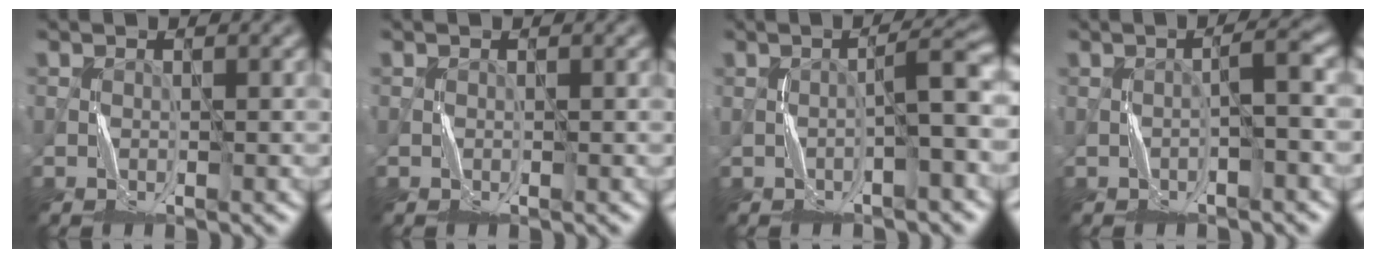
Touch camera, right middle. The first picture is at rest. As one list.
[{"total": 0.0}, {"total": 3.2, "force": [-0.7, 0.2, 3.1], "torque": [-0.050, 0.020, -0.016]}, {"total": 2.1, "force": [-0.4, 0.1, 2.0], "torque": [-0.034, 0.012, -0.008]}]